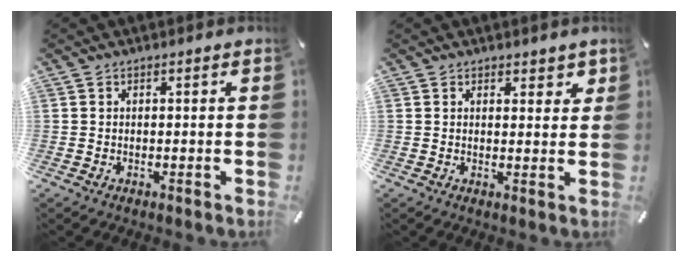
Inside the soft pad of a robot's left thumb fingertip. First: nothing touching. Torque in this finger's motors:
{"motor_torque": [-0.11, -0.05, 0.07, 0.10, -0.02]}